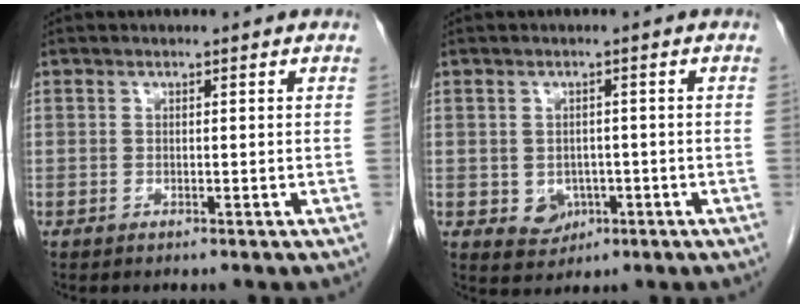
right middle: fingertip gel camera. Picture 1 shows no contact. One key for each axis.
{"total": 3.6, "fx": -1.0, "fy": 3.1, "fz": 1.7, "tx": -0.020, "ty": 0.002, "tz": -0.003}